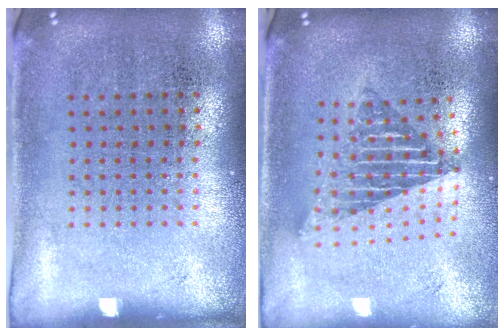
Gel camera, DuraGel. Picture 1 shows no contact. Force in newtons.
{"total": 1.8, "press": 1.4, "slide": 1.1}